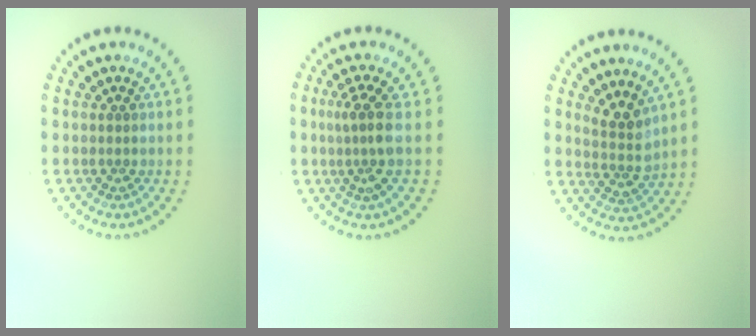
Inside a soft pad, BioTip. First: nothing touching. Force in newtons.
{"total": 2.7, "press": 1.9, "slide": 1.8}
{"total": 2.7, "press": 2.0, "slide": 1.8}